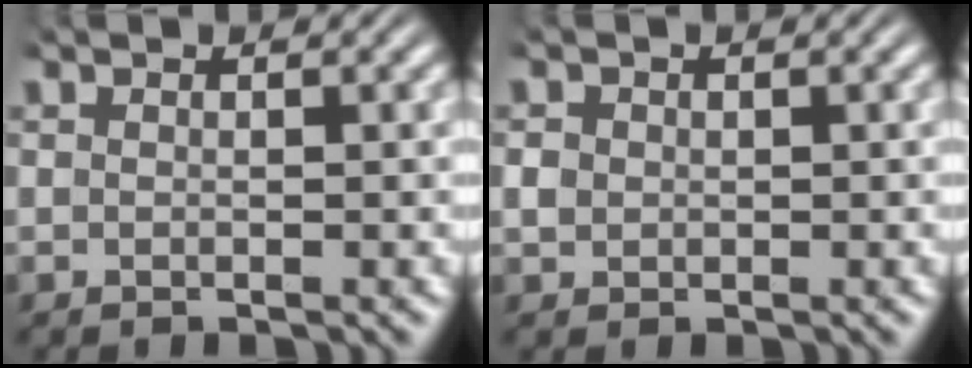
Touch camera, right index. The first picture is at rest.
{"total": 1.0, "force": [-0.1, 0.9, 0.4], "torque": [-0.016, -0.007, 0.006]}